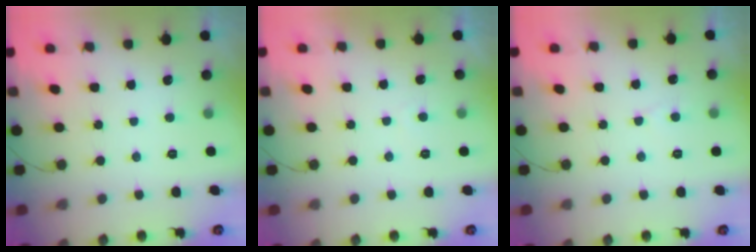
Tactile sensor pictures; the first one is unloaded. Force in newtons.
{"total": 0.6, "press": 0.3, "slide": 0.5}
{"total": 2.7, "press": 2.7, "slide": 0.3}